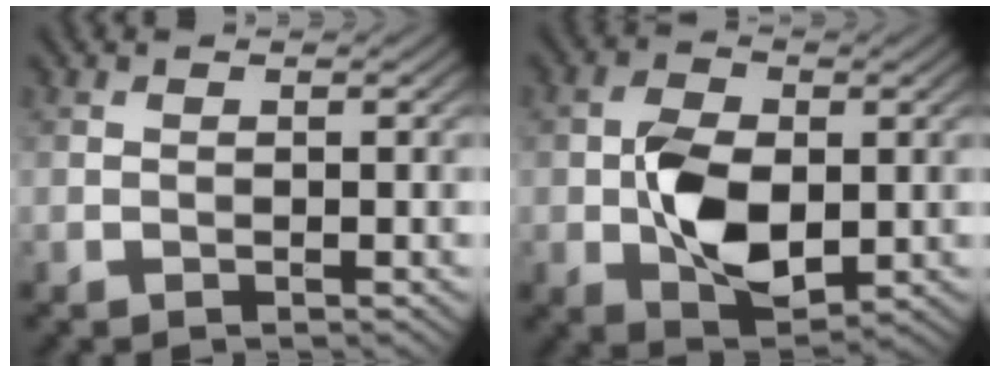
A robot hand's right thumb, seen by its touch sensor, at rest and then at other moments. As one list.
[{"total": 8.2, "force": [-0.9, 5.0, 6.5], "torque": [-0.131, -0.006, -0.018]}]